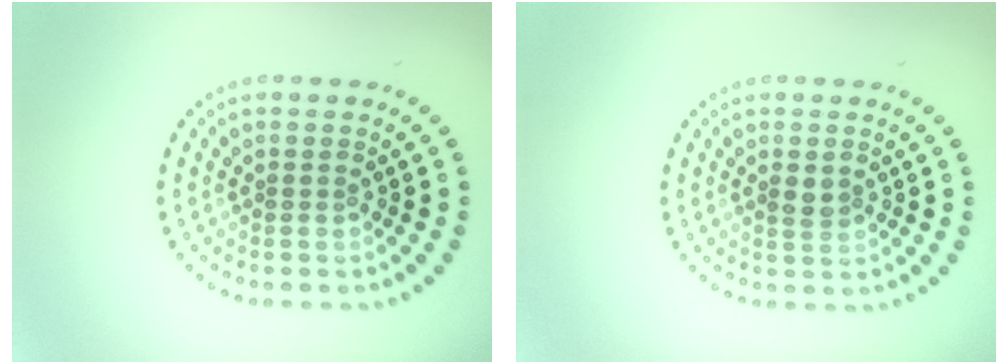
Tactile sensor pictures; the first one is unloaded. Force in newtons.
{"total": 1.3, "press": 1.2, "slide": 0.3}